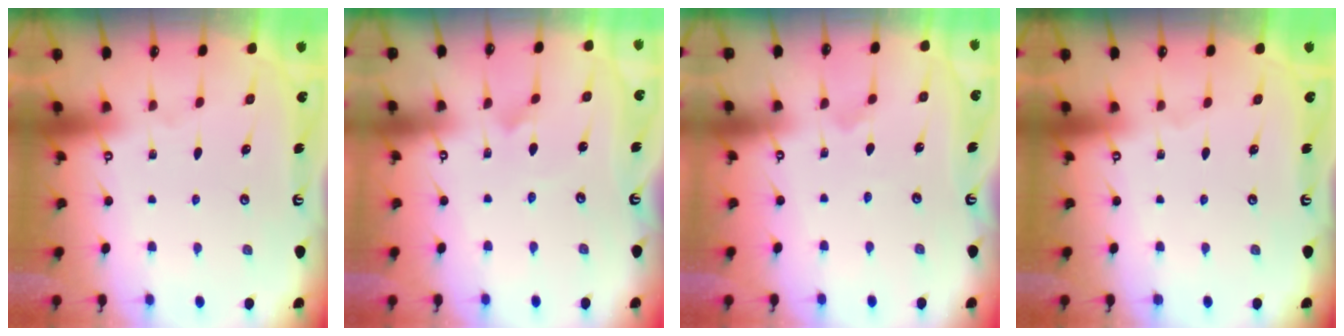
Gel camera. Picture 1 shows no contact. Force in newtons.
{"total": 3.2, "press": 3.2, "slide": 0.2}
{"total": 2.2, "press": 2.2, "slide": 0.4}
{"total": 0.0}